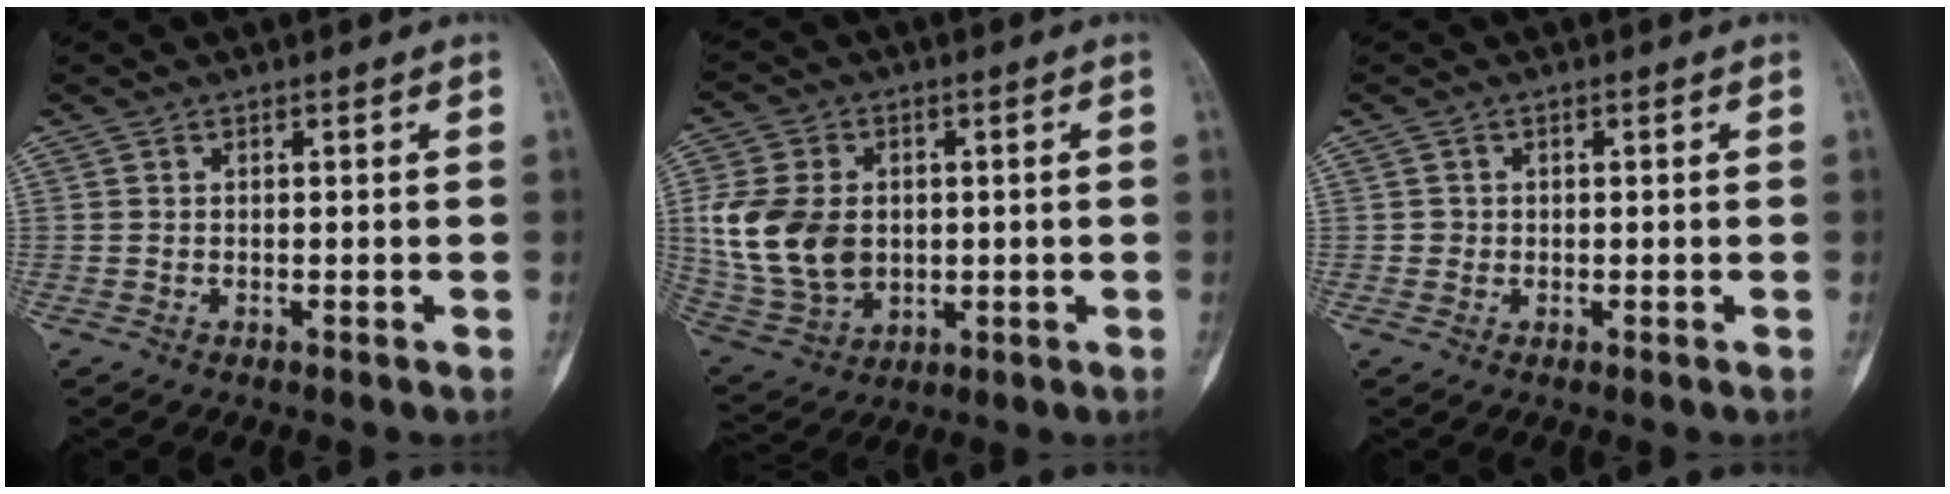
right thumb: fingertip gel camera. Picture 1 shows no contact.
{"total": 15.2, "force": [0.9, 11.2, 10.2], "torque": [-0.189, -0.004, 0.034]}
{"total": 1.0, "force": [0.0, 1.0, 0.0], "torque": [0.007, 0.005, -0.001]}